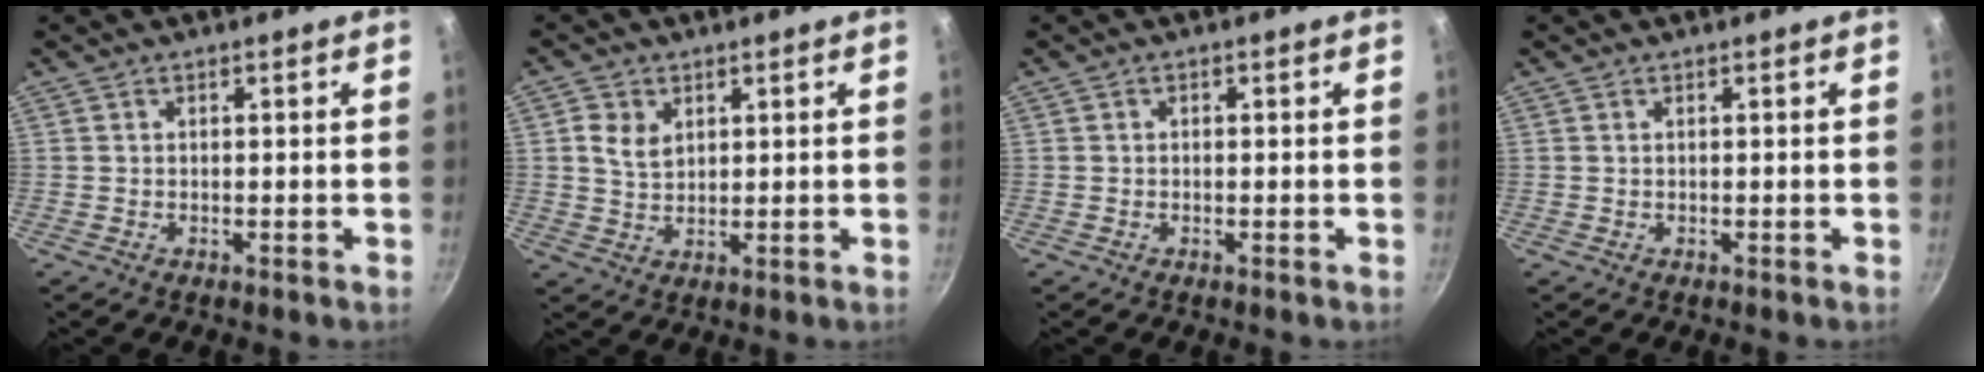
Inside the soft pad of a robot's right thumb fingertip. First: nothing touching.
{"total": 4.7, "force": [1.6, 3.4, 2.8], "torque": [-0.043, -0.006, 0.032]}
{"total": 0.6, "force": [0.0, 0.5, 0.2], "torque": [-0.002, 0.004, -0.001]}
{"total": 0.0}